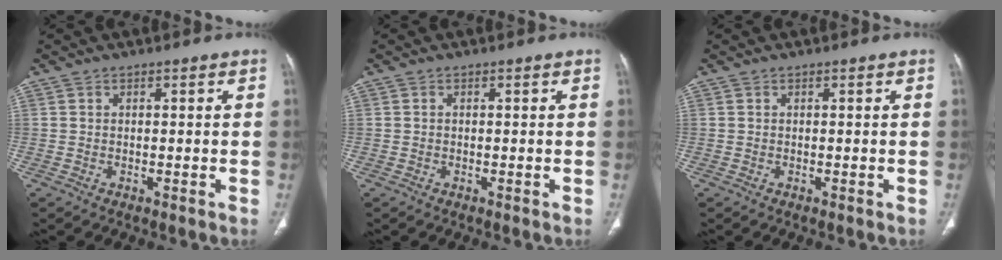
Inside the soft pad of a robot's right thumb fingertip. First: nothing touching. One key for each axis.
{"total": 0.0}
{"total": 0.0}